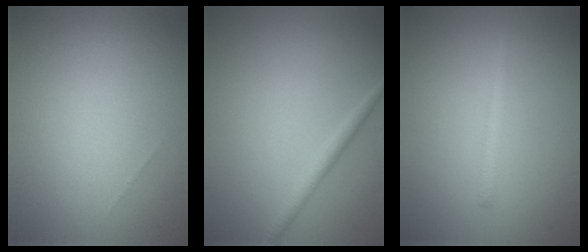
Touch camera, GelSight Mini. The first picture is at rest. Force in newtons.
{"total": 1.5, "press": 1.5, "slide": 0.1}
{"total": 1.1, "press": 1.1, "slide": 0.1}